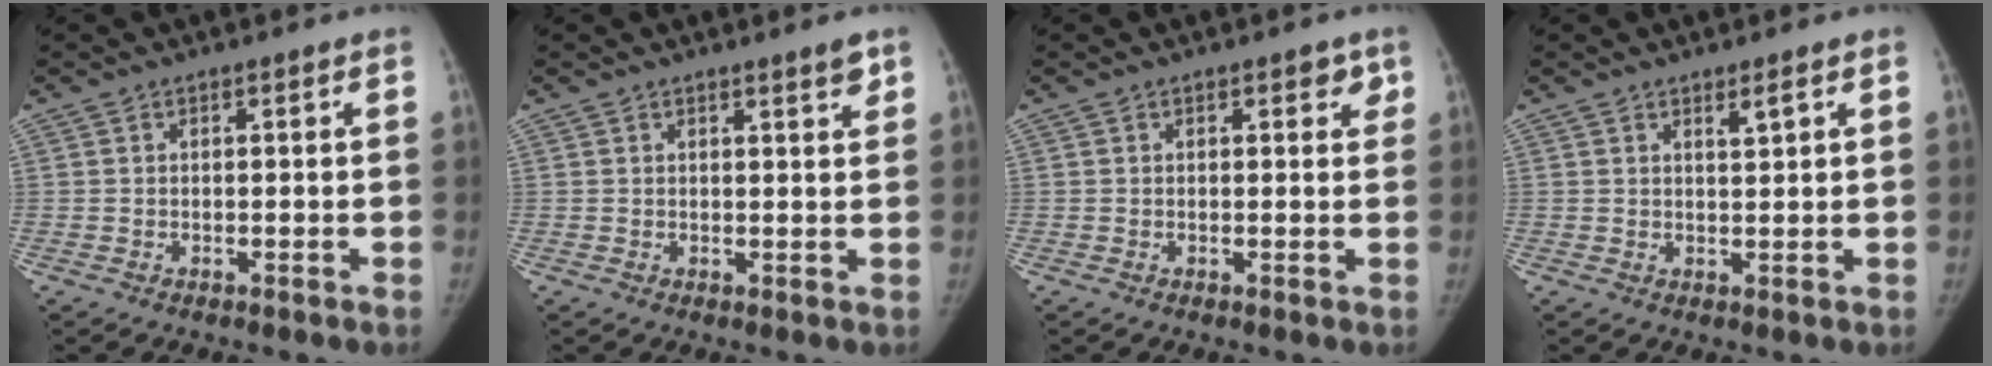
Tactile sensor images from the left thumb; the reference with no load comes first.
{"total": 2.1, "force": [1.5, 0.2, 1.4], "torque": [-0.017, -0.011, 0.021]}
{"total": 2.1, "force": [1.1, 1.1, 1.4], "torque": [0.003, -0.001, 0.010]}
{"total": 1.6, "force": [1.1, 0.2, 1.2], "torque": [-0.017, -0.009, 0.020]}